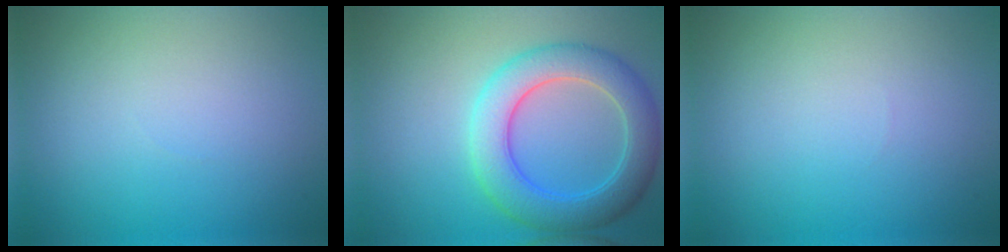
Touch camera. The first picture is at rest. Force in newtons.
{"total": 6.1, "press": 6.1, "slide": 0.3}
{"total": 0.0}